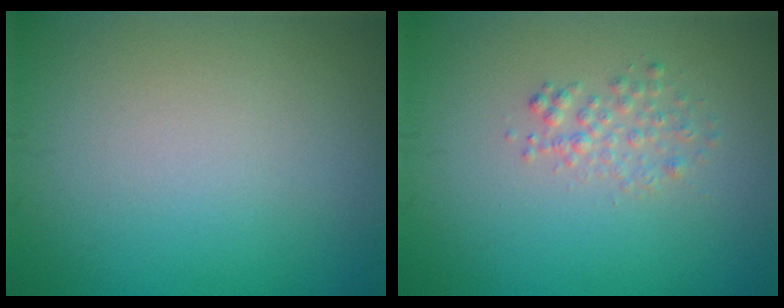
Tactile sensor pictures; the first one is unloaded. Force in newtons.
{"total": 1.6, "press": 1.6, "slide": 0.1}